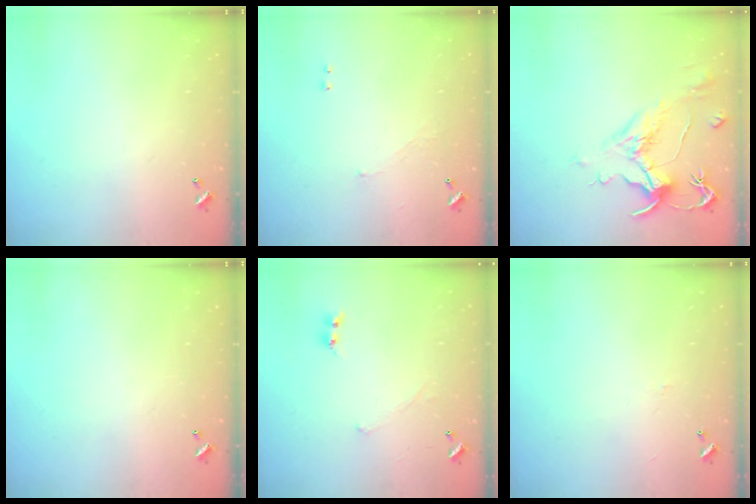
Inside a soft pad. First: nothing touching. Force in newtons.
{"total": 1.3, "press": 1.2, "slide": 0.5}
{"total": 1.6, "press": 0.7, "slide": 1.5}
{"total": 0.0}
{"total": 0.7, "press": 0.4, "slide": 0.5}
{"total": 0.8, "press": 0.7, "slide": 0.5}